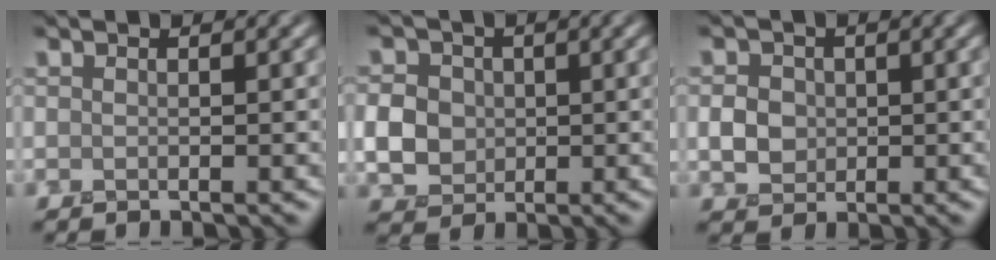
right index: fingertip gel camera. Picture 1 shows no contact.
{"total": 4.0, "force": [-0.1, 3.6, 1.9], "torque": [-0.040, 0.003, -0.004]}
{"total": 2.4, "force": [-0.1, 2.2, 1.1], "torque": [-0.020, 0.000, -0.001]}